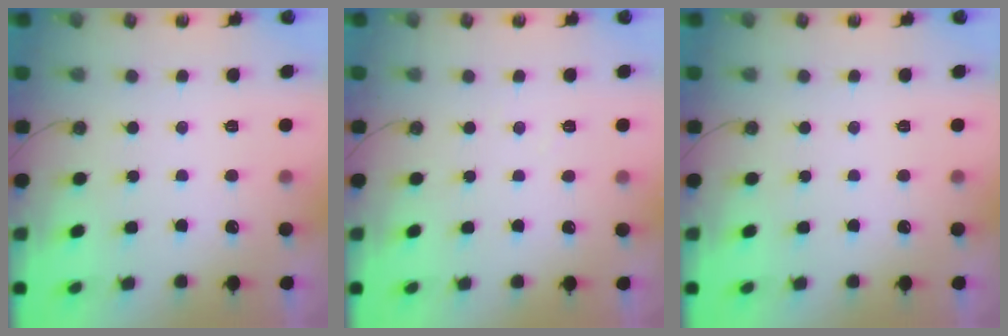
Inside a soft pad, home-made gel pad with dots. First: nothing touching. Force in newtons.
{"total": 3.0, "press": 3.0, "slide": 0.6}
{"total": 0.0}